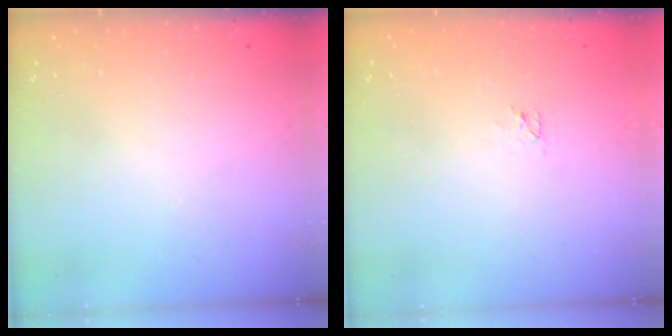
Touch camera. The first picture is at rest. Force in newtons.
{"total": 2.4, "press": 2.4, "slide": 0.3}